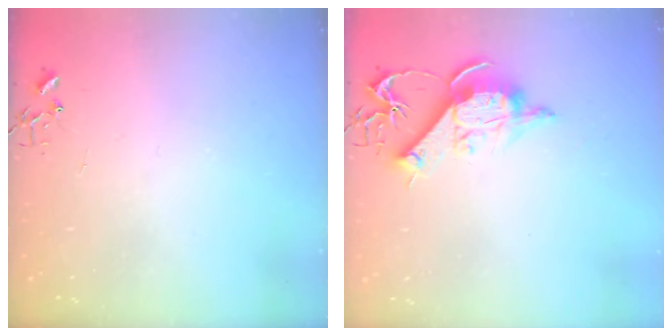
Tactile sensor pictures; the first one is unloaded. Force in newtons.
{"total": 11.5, "press": 11.4, "slide": 1.3}